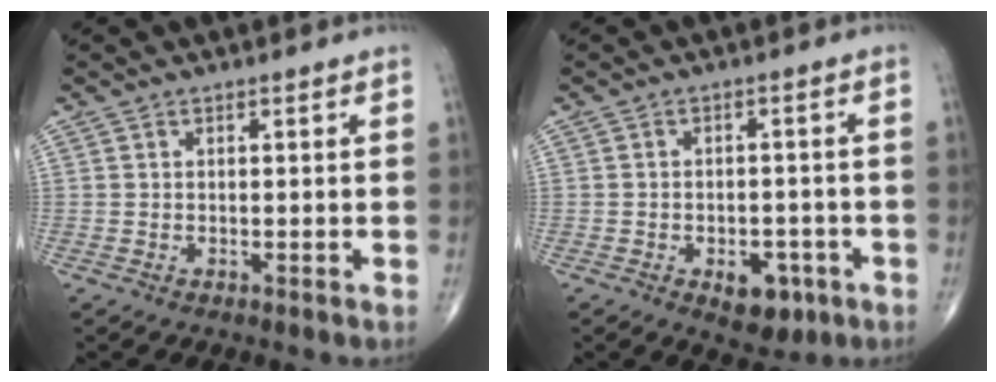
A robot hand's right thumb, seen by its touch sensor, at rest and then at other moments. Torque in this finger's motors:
{"motor_torque": [0.99, 0.75, 0.61, -0.46, 0.09]}